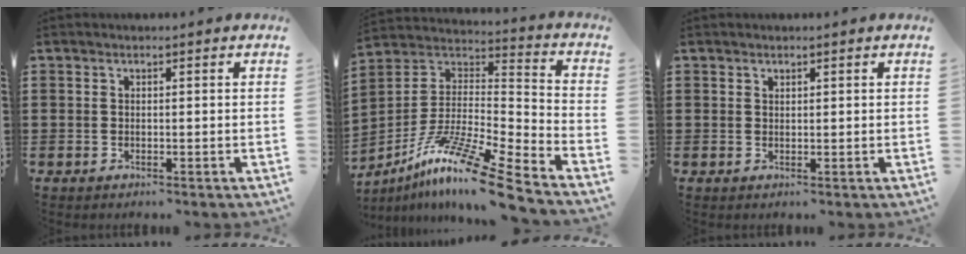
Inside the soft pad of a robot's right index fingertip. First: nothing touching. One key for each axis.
{"total": 13.8, "fx": -10.4, "fy": 0.1, "fz": 9.0, "tx": -0.168, "ty": 0.011, "tz": -0.199}
{"total": 0.7, "fx": 0.6, "fy": 0.4, "fz": 0.0, "tx": -0.002, "ty": 0.002, "tz": 0.012}